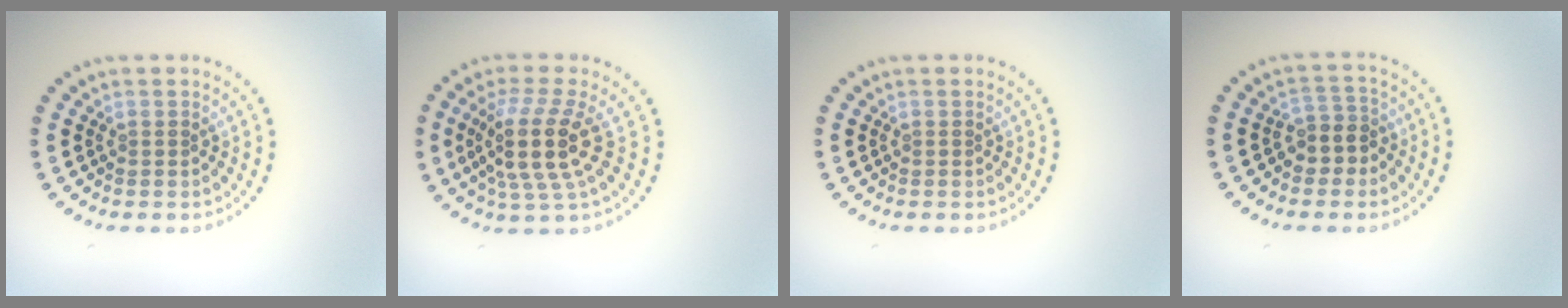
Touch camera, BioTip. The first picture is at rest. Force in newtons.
{"total": 4.9, "press": 3.8, "slide": 3.1}
{"total": 0.0}
{"total": 2.6, "press": 2.2, "slide": 1.4}